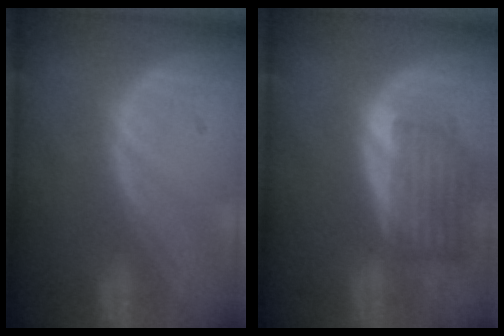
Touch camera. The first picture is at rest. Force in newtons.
{"total": 7.0, "press": 6.6, "slide": 2.4}